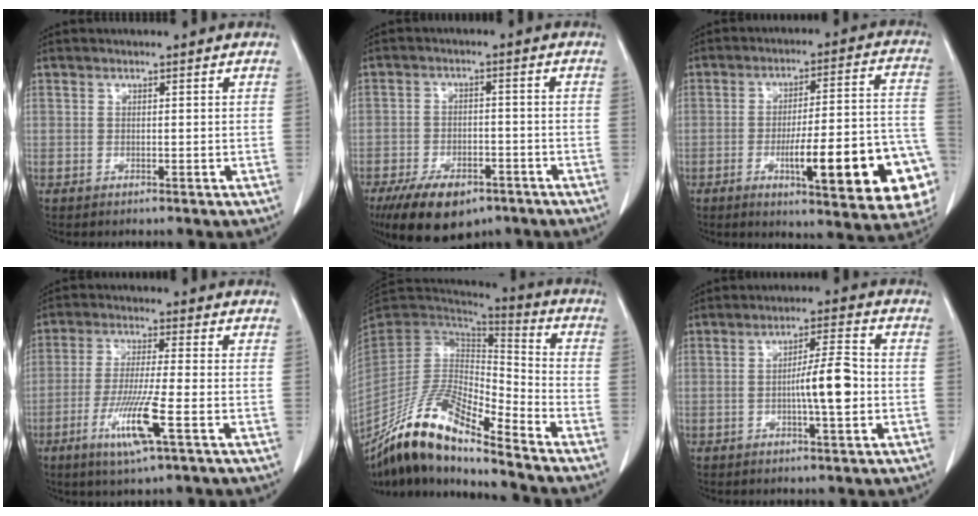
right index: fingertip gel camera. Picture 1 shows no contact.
{"total": 11.5, "force": [-7.8, 5.4, 6.5], "torque": [-0.113, -0.009, -0.124]}
{"total": 20.7, "force": [-6.9, 3.5, 19.2], "torque": [-0.186, 0.018, -0.081]}
{"total": 9.3, "force": [-3.8, -0.1, 8.6], "torque": [-0.169, -0.020, -0.071]}
{"total": 18.2, "force": [-14.8, 2.1, 10.3], "torque": [-0.202, -0.001, -0.280]}
{"total": 7.0, "force": [-1.0, 0.5, 6.9], "torque": [-0.114, 0.006, -0.019]}